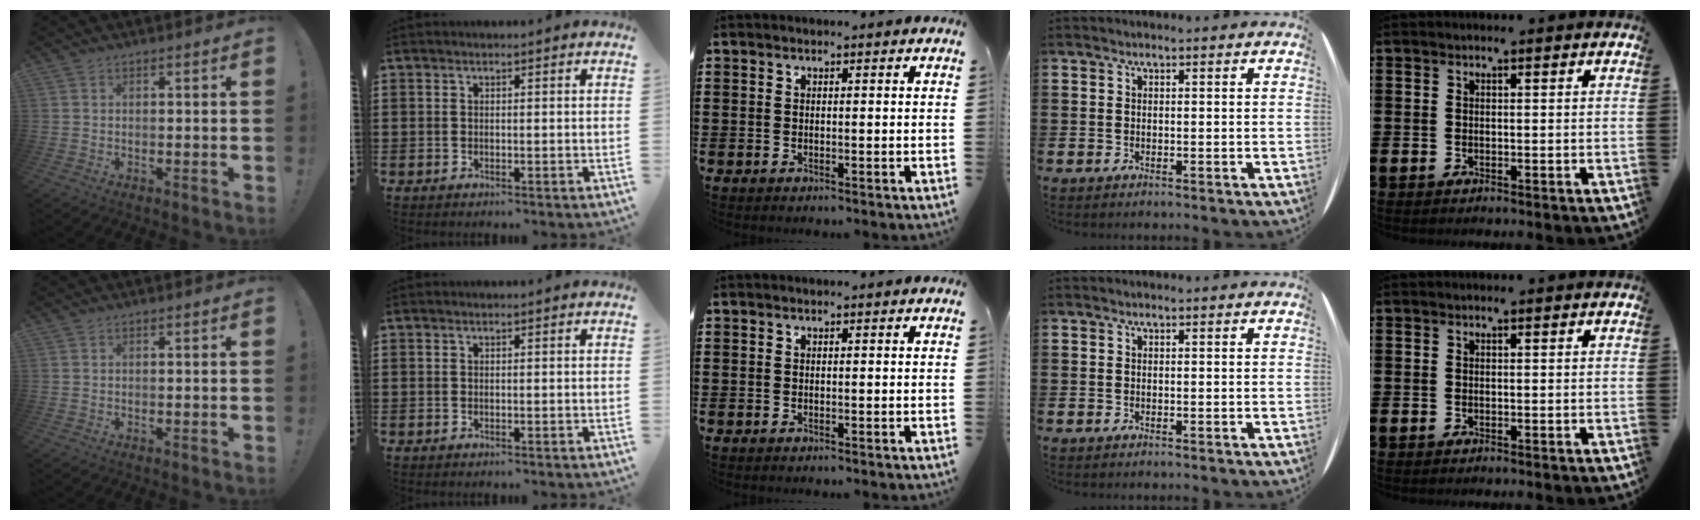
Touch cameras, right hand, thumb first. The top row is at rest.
{}